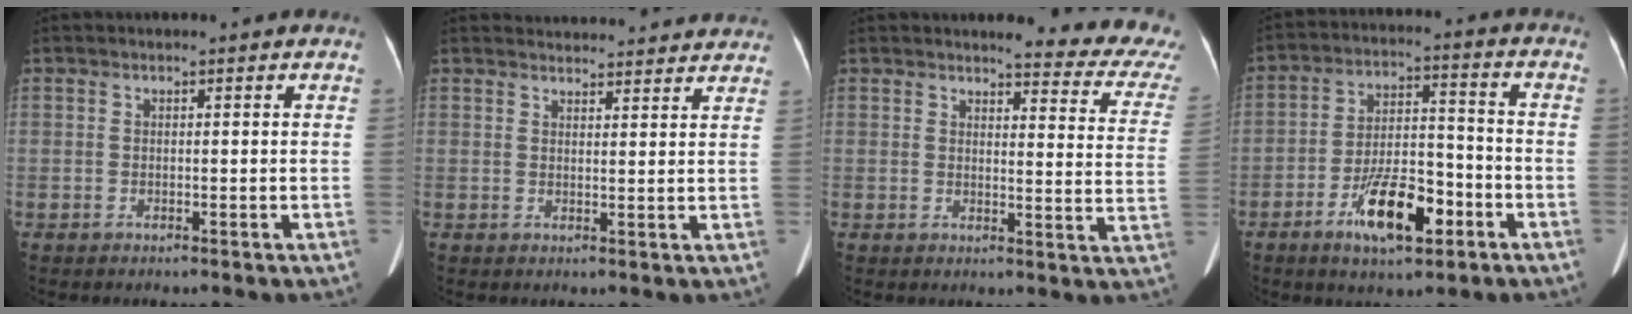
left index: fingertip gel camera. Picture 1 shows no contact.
{"total": 12.9, "force": [12.4, 2.3, 2.4], "torque": [-0.013, 0.024, 0.137]}
{"total": 12.3, "force": [11.5, 1.5, 4.1], "torque": [-0.025, -0.062, 0.099]}
{"total": 11.2, "force": [-5.6, 3.9, 8.8], "torque": [-0.165, 0.007, -0.092]}